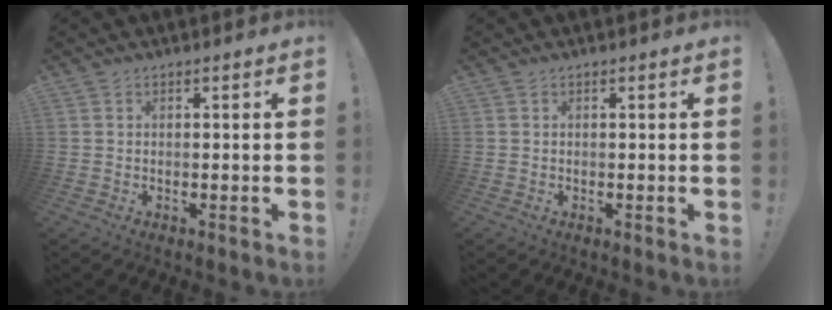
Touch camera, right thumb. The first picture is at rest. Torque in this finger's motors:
{"motor_torque": [-0.19, -0.05, 0.32, -0.19, 0.03]}